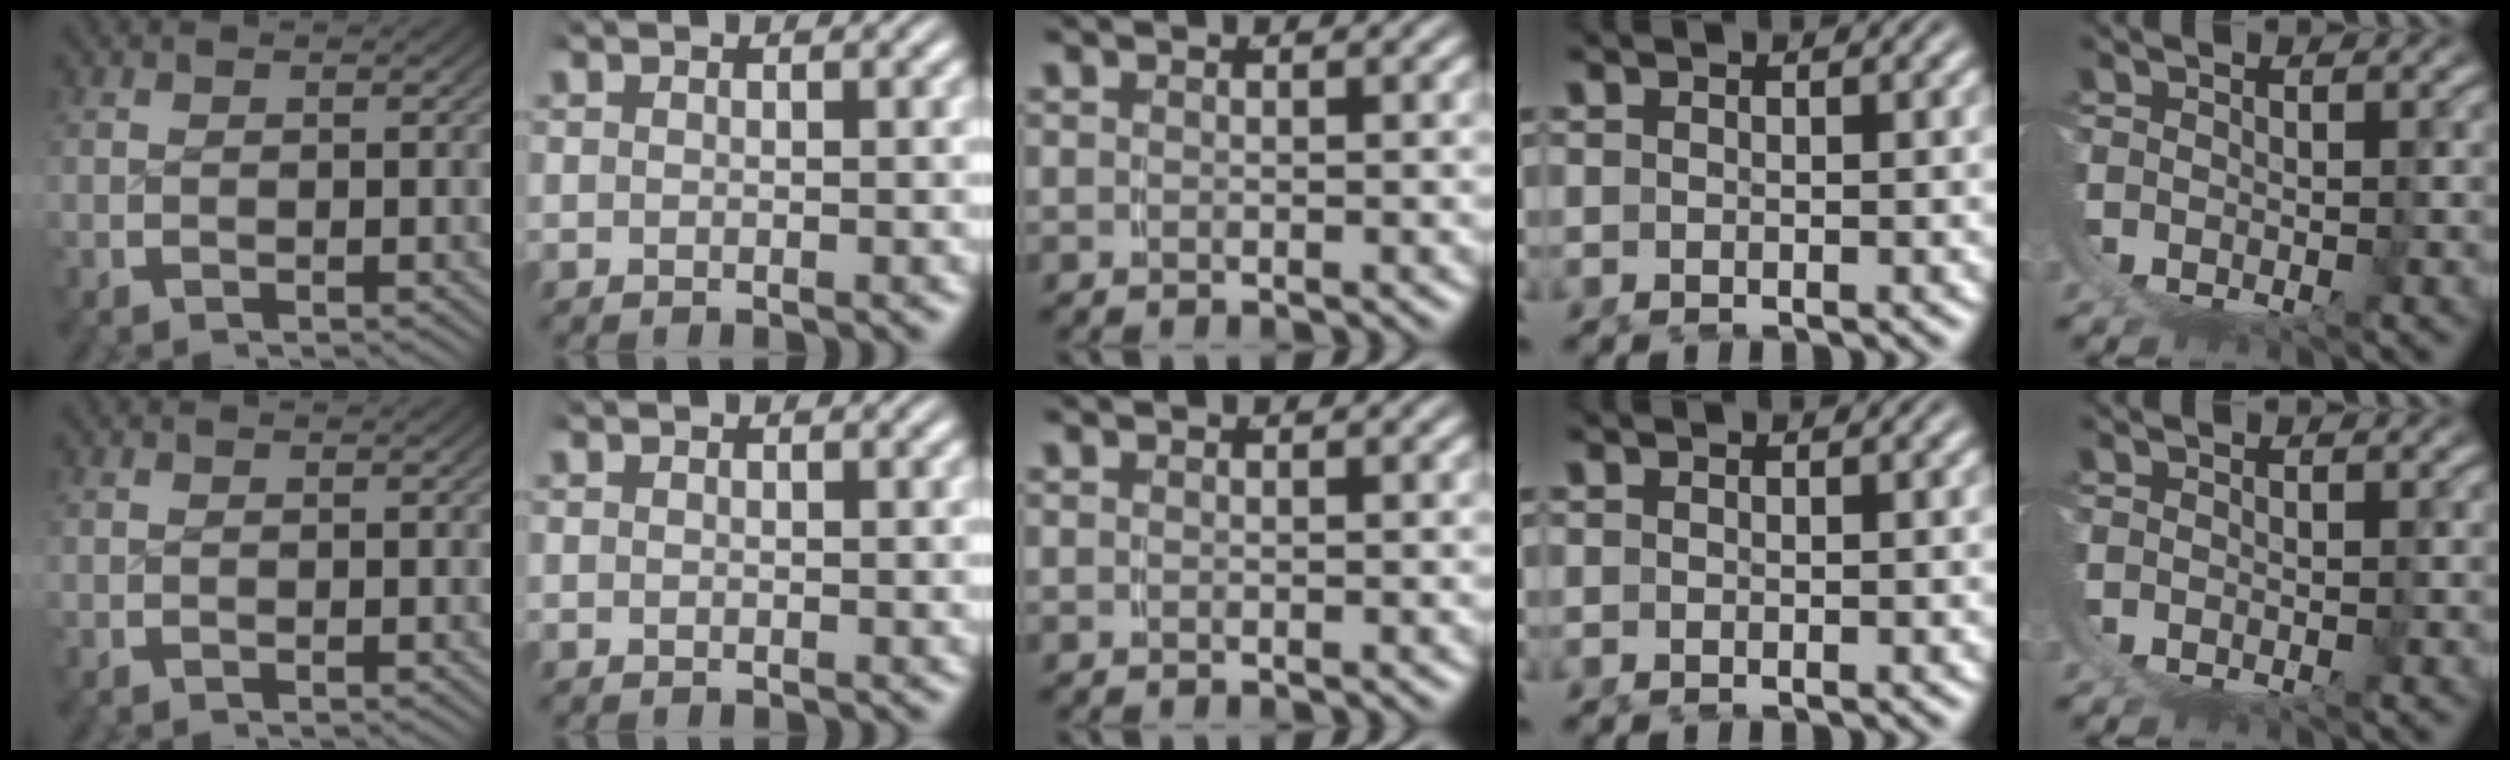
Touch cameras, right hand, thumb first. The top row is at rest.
{}